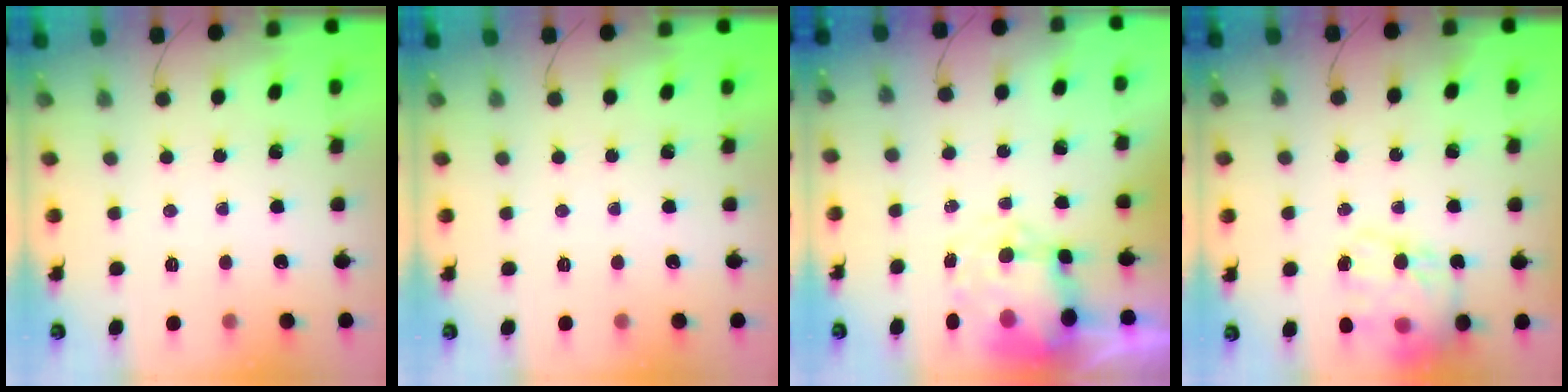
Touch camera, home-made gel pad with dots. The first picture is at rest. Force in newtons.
{"total": 0.0}
{"total": 9.2, "press": 9.0, "slide": 1.6}
{"total": 16.7, "press": 16.2, "slide": 4.0}